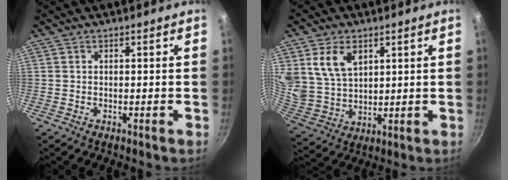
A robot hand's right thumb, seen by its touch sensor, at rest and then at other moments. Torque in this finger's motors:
{"motor_torque": [0.77, 1.22, 1.17, 1.06, 0.23]}